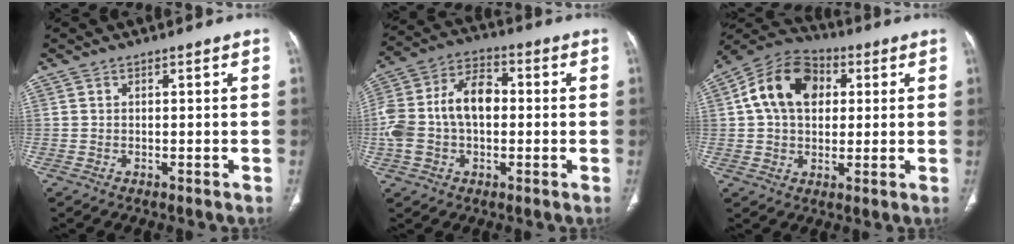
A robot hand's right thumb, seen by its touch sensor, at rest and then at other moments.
{"total": 14.8, "force": [-0.2, 9.4, 11.4], "torque": [-0.229, 0.042, -0.010]}
{"total": 14.5, "force": [3.3, 10.2, 9.8], "torque": [-0.151, 0.018, 0.048]}